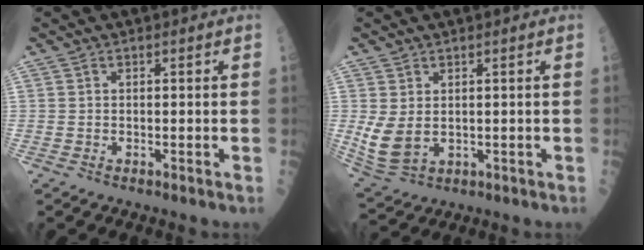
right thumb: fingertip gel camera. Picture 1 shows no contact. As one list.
[{"total": 6.6, "force": [0.4, 4.4, 4.8], "torque": [-0.097, -0.007, 0.026]}]